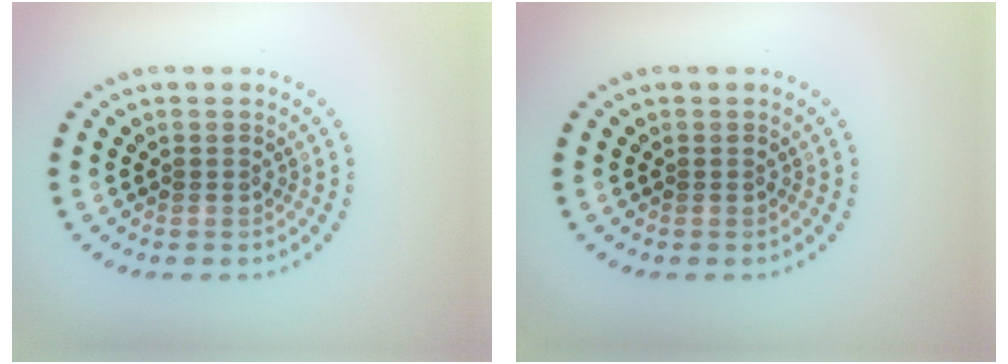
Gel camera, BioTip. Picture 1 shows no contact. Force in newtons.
{"total": 0.0}